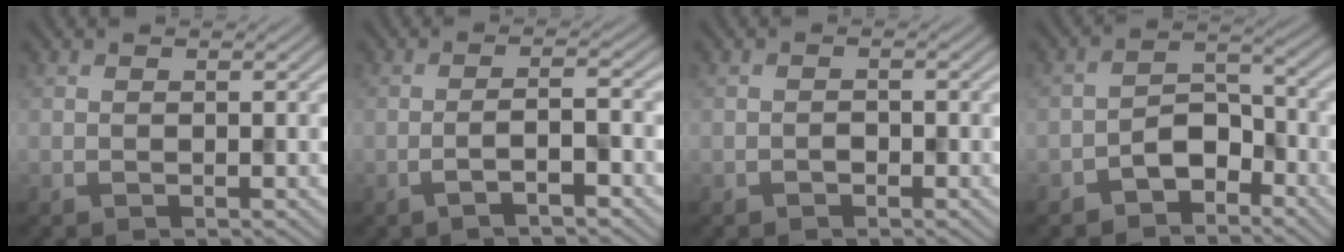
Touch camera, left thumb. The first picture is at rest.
{"total": 3.1, "force": [-1.7, 0.2, 2.6], "torque": [-0.040, 0.014, -0.043]}
{"total": 0.7, "force": [-0.5, 0.4, 0.2], "torque": [-0.004, 0.002, -0.013]}
{"total": 4.9, "force": [-3.4, 2.7, 2.5], "torque": [-0.036, 0.015, -0.073]}